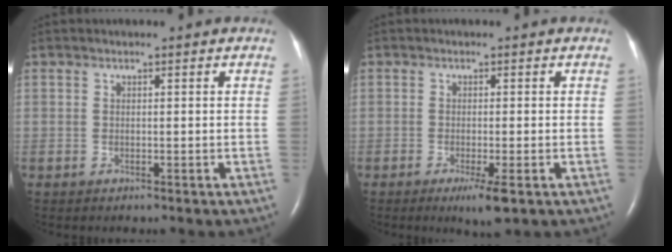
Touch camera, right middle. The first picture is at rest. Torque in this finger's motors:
{"motor_torque": [0.54, -0.29, 0.28, 0.06]}